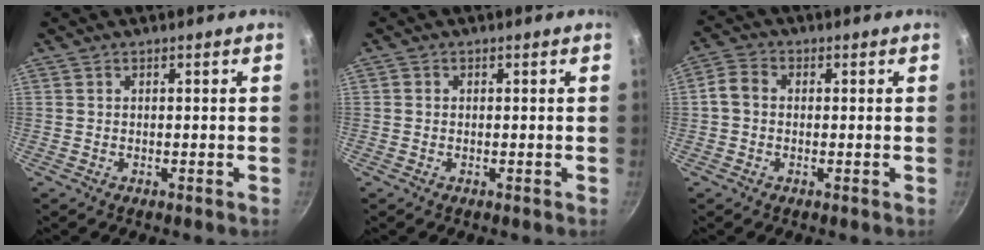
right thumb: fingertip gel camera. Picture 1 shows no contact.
{"total": 0.8, "force": [0.0, 0.7, 0.3], "torque": [-0.004, 0.003, -0.002]}
{"total": 4.0, "force": [-0.2, 3.2, 2.4], "torque": [-0.045, 0.012, -0.016]}